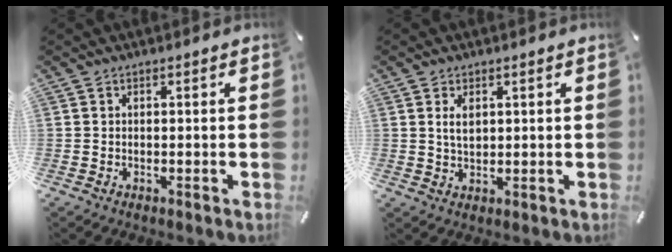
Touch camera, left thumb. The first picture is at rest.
{"total": 3.3, "force": [1.1, 1.9, 2.4], "torque": [-0.045, 0.000, 0.016]}